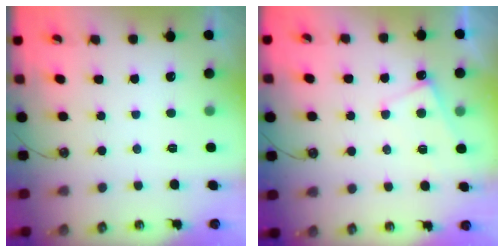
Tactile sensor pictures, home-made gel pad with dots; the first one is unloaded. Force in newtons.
{"total": 4.4, "press": 4.4, "slide": 0.4}